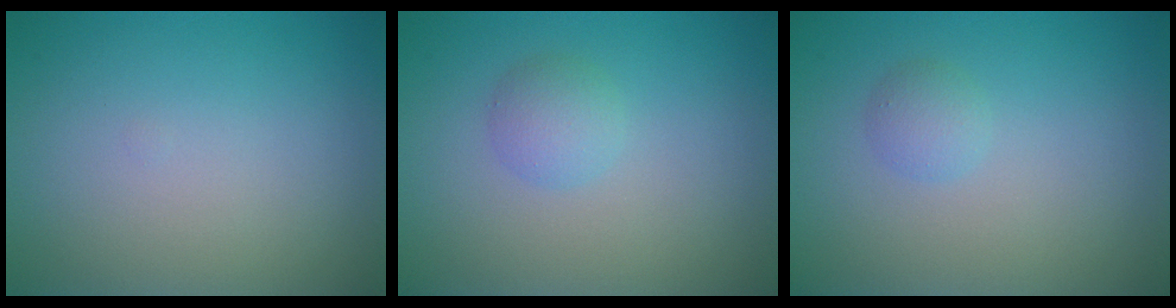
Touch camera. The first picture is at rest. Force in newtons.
{"total": 1.9, "press": 1.9, "slide": 0.1}
{"total": 1.3, "press": 1.3, "slide": 0.1}